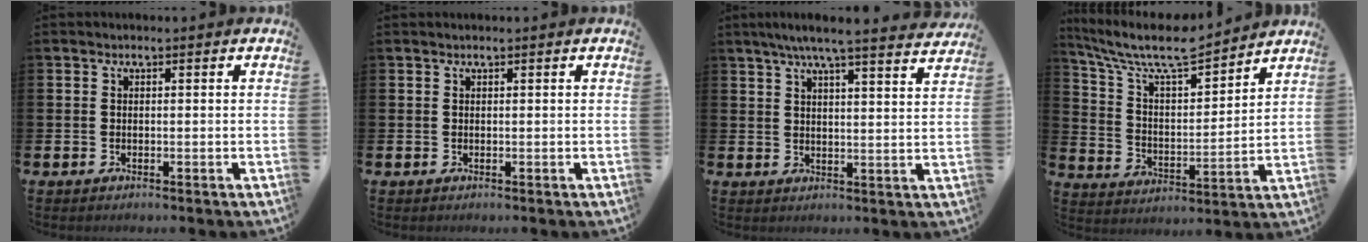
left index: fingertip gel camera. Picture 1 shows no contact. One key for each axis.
{"total": 0.0}
{"total": 6.3, "fx": 5.8, "fy": -0.2, "fz": 2.6, "tx": -0.057, "ty": -0.028, "tz": 0.099}
{"total": 9.6, "fx": 8.7, "fy": 2.0, "fz": 3.6, "tx": -0.114, "ty": -0.053, "tz": 0.150}